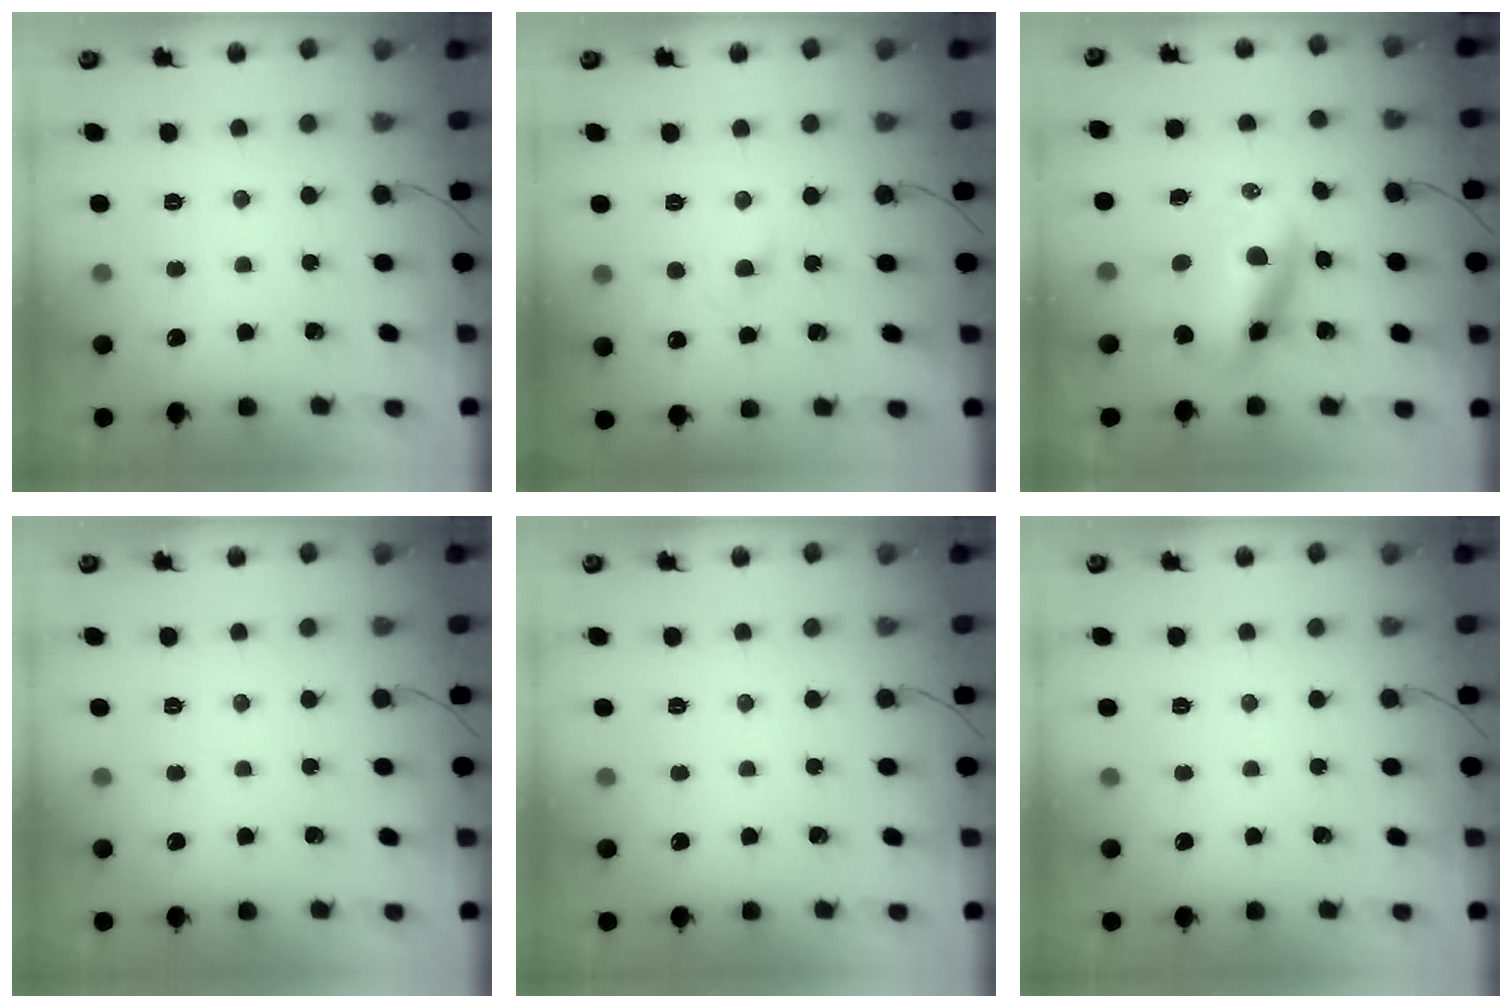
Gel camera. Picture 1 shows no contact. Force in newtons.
{"total": 3.0, "press": 2.8, "slide": 1.3}
{"total": 9.9, "press": 9.5, "slide": 2.6}
{"total": 0.0}
{"total": 0.0}
{"total": 0.0}